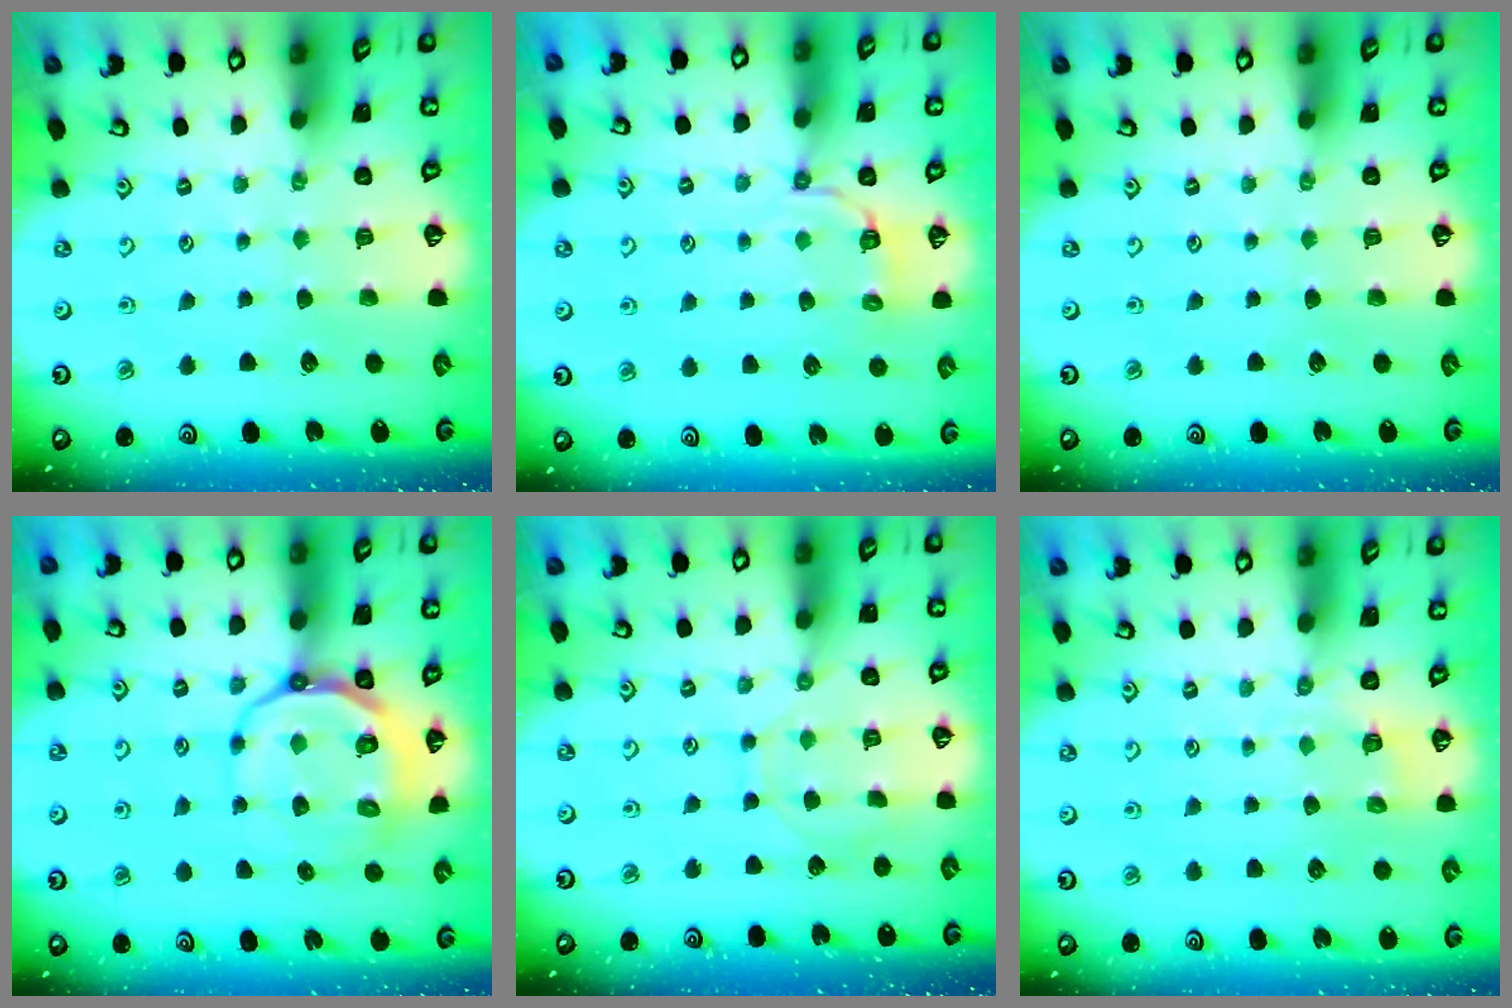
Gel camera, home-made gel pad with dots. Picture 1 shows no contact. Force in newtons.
{"total": 4.0, "press": 3.5, "slide": 1.9}
{"total": 0.0}
{"total": 11.7, "press": 11.4, "slide": 2.8}
{"total": 7.9, "press": 7.8, "slide": 1.0}
{"total": 2.1, "press": 1.0, "slide": 1.9}